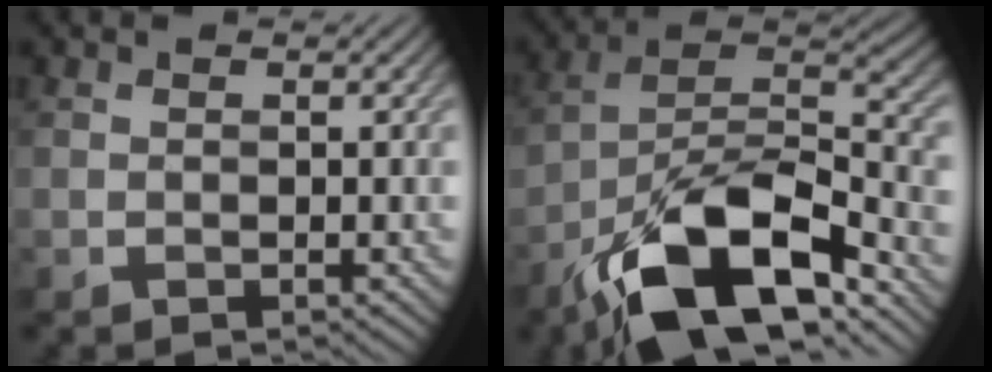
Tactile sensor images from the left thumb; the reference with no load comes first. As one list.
[{"total": 16.0, "force": [-9.8, 6.3, 11.1], "torque": [-0.205, -0.016, -0.189]}]